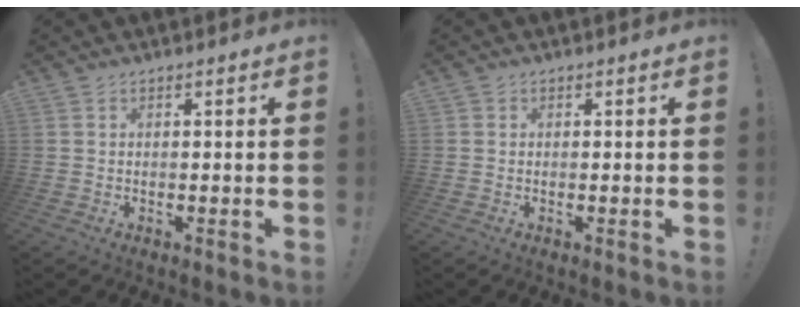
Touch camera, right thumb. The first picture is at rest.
{"total": 0.6, "force": [0.0, 0.6, -0.1], "torque": [-0.002, 0.002, 0.002]}